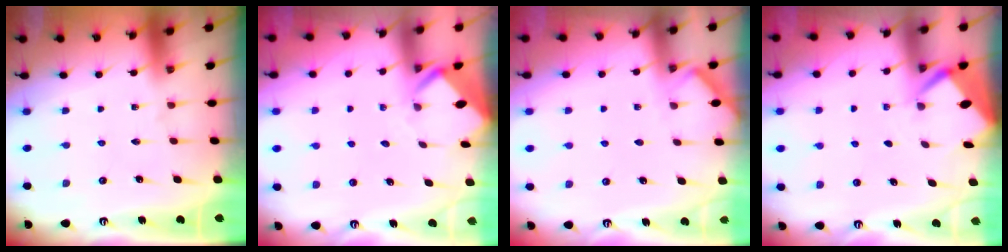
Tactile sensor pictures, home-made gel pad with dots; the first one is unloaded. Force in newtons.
{"total": 3.0, "press": 3.0, "slide": 0.1}
{"total": 3.0, "press": 2.9, "slide": 0.3}
{"total": 2.7, "press": 2.7, "slide": 0.3}